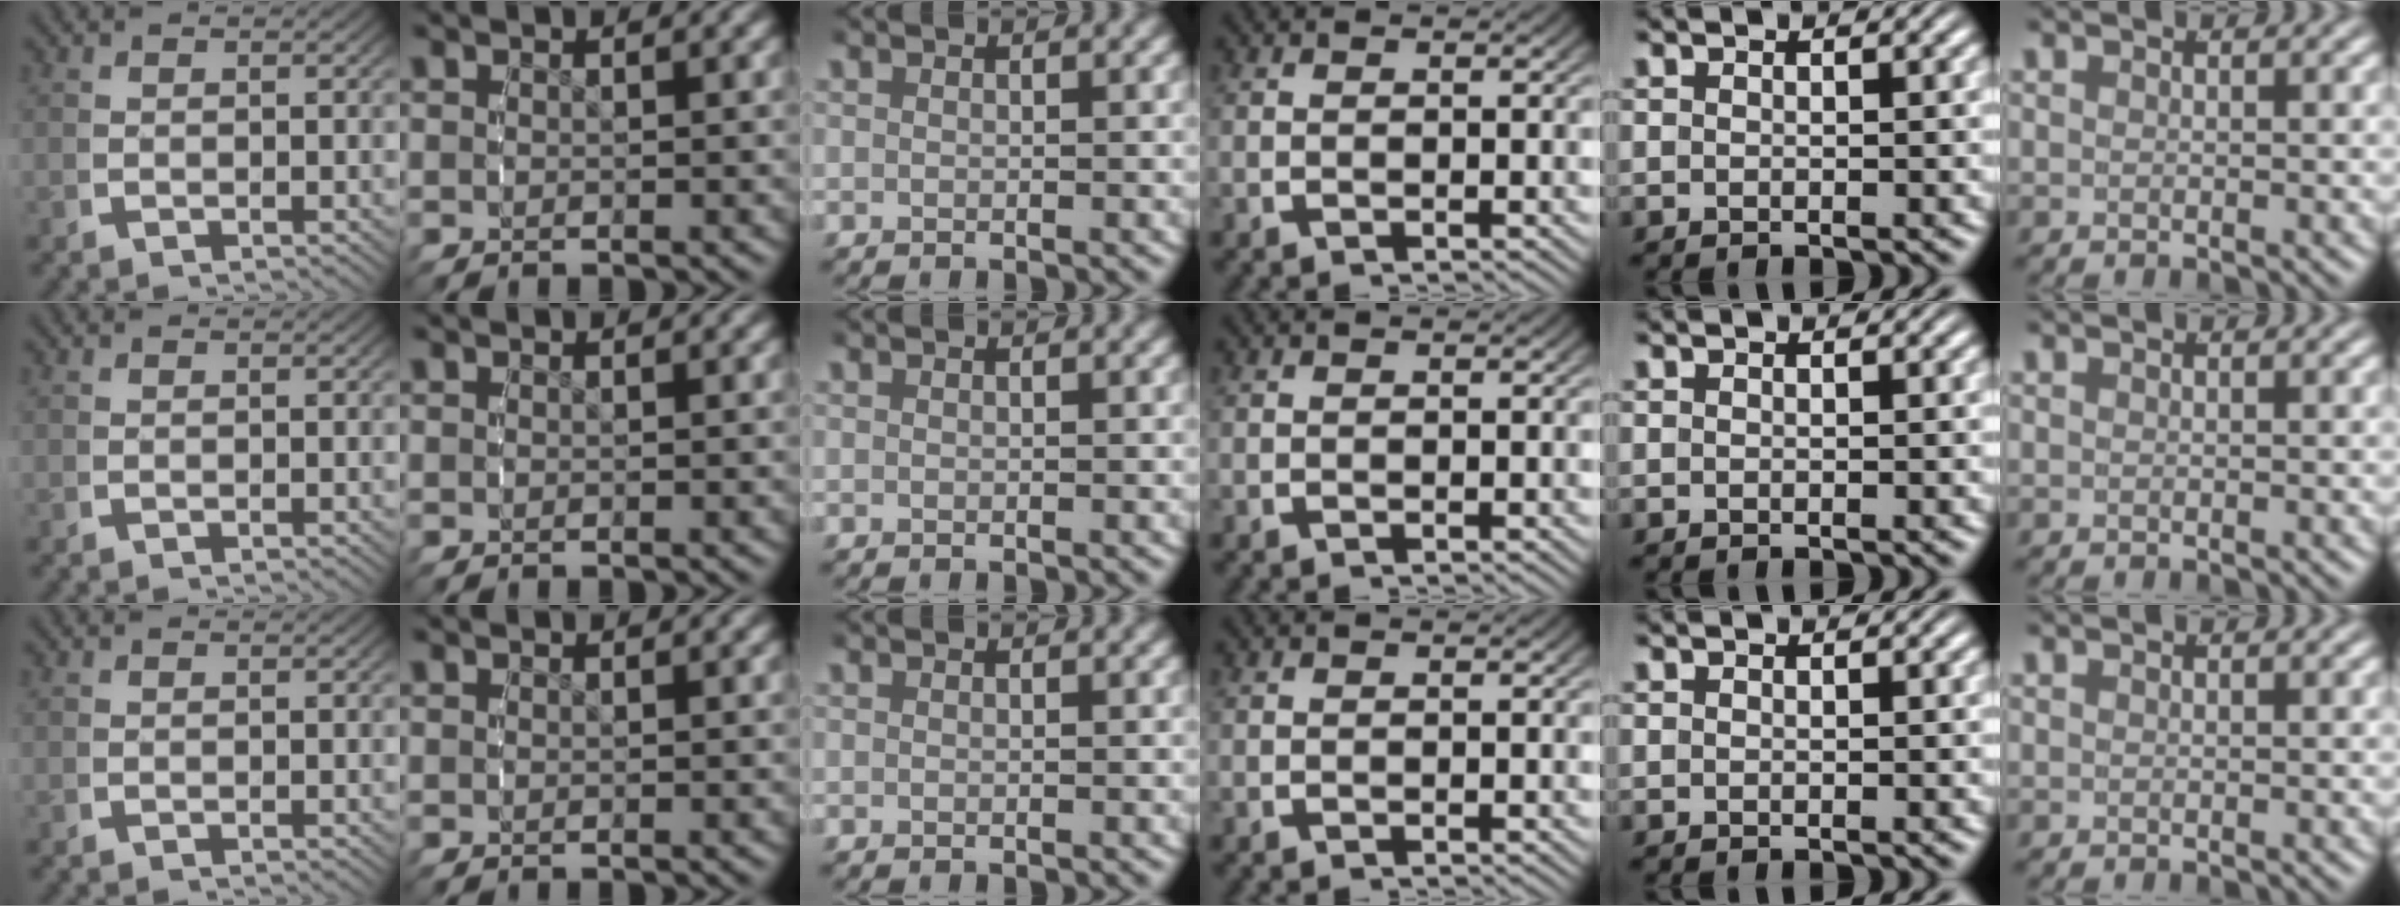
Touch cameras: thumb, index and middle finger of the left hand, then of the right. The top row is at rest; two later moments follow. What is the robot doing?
{"motion": "reach", "object": "stress ball aka squeeze ball"}